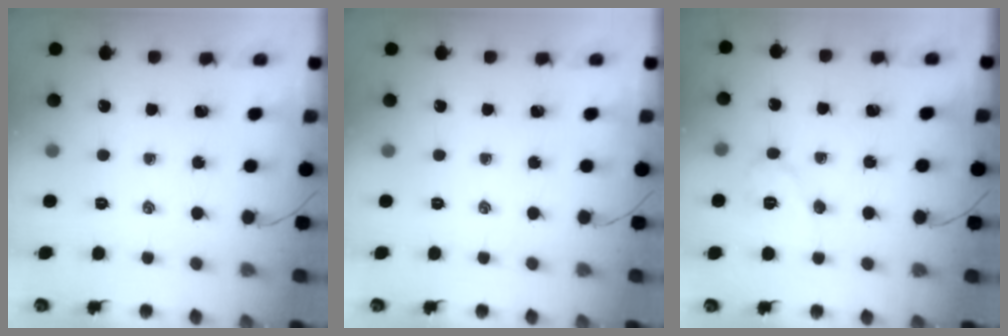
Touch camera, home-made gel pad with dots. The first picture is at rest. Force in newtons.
{"total": 0.0}
{"total": 7.4, "press": 7.4, "slide": 0.2}